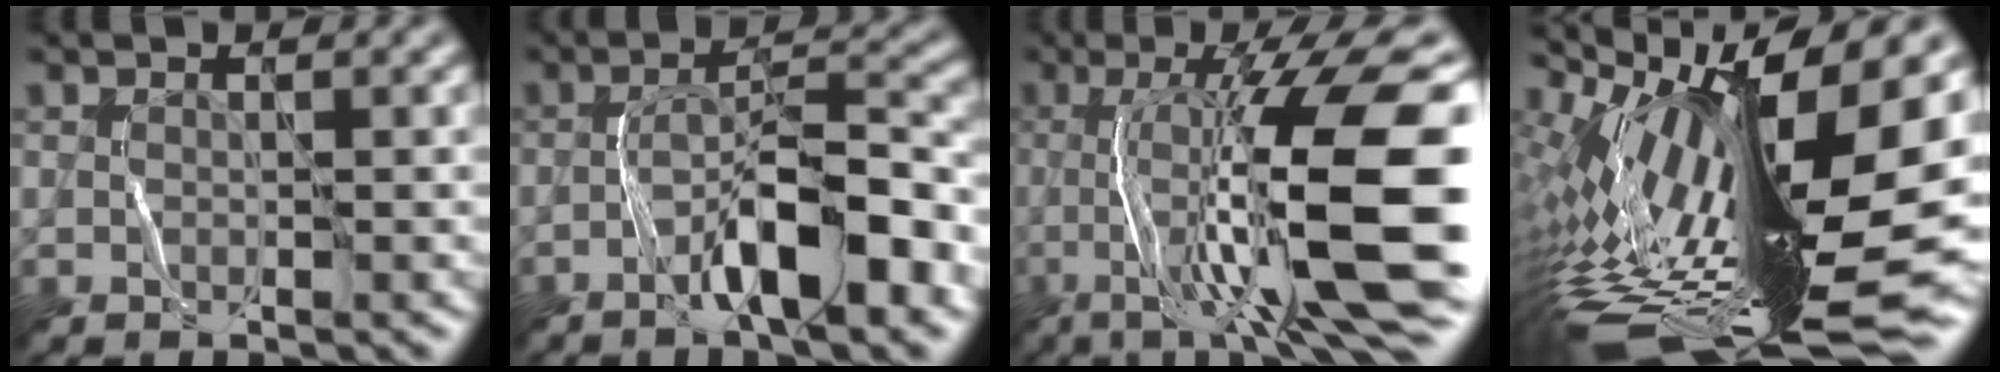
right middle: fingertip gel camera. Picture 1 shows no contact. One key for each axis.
{"total": 6.9, "fx": -3.8, "fy": 1.3, "fz": 5.6, "tx": -0.091, "ty": 0.032, "tz": -0.058}
{"total": 14.4, "fx": -3.0, "fy": 3.1, "fz": 13.7, "tx": -0.216, "ty": 0.023, "tz": -0.042}
{"total": 17.6, "fx": -1.1, "fy": 6.5, "fz": 16.4, "tx": -0.273, "ty": -0.005, "tz": -0.014}